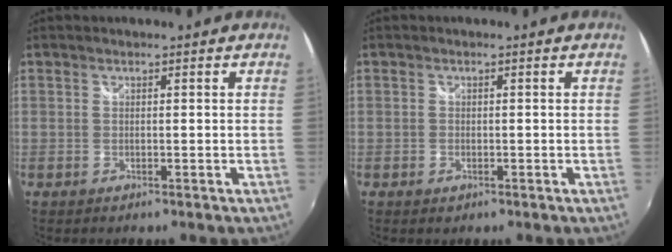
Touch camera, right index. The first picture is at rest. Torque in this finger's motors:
{"motor_torque": [0.03, 0.01, -0.01, 0.00]}